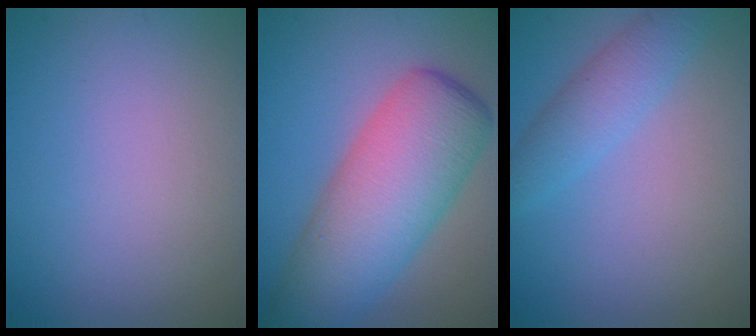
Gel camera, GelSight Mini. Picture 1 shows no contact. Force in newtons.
{"total": 7.9, "press": 7.9, "slide": 0.3}
{"total": 3.0, "press": 3.0, "slide": 0.1}